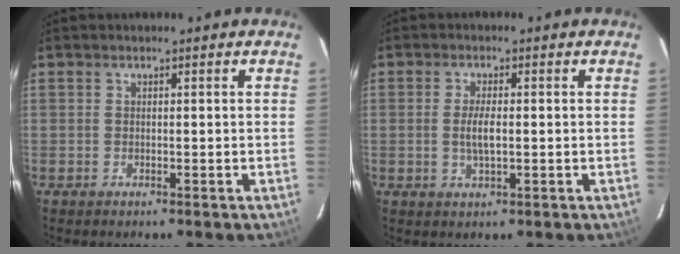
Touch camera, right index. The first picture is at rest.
{"total": 3.6, "force": [-0.3, 1.0, 3.4], "torque": [-0.066, -0.004, -0.003]}